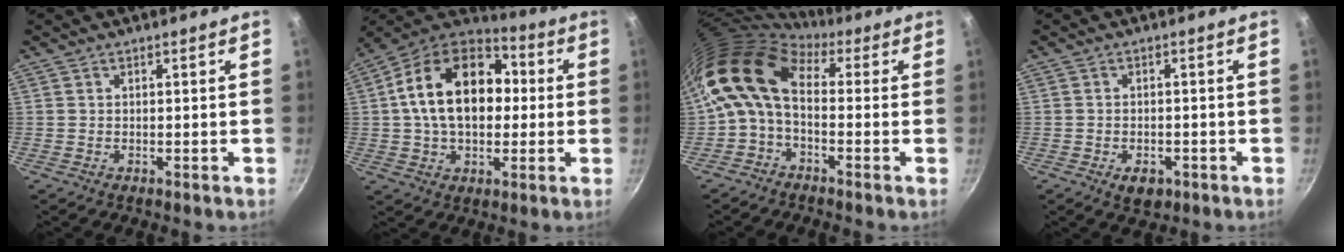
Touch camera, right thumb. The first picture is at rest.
{"total": 20.6, "force": [1.9, 13.9, 15.1], "torque": [-0.227, 0.034, 0.016]}
{"total": 11.9, "force": [0.5, 7.3, 9.4], "torque": [-0.177, 0.024, -0.011]}
{"total": 4.0, "force": [-1.8, 2.5, 2.5], "torque": [-0.034, 0.011, -0.019]}